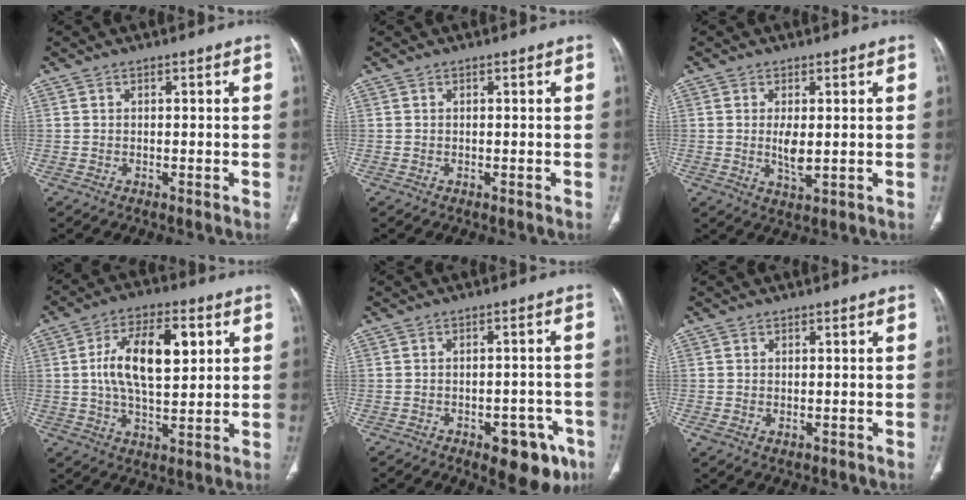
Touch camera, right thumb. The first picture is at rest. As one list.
[{"total": 0.0}, {"total": 4.2, "force": [0.2, 1.5, 3.9], "torque": [-0.077, -0.014, 0.009]}, {"total": 14.6, "force": [3.1, 7.1, 12.4], "torque": [-0.200, 0.002, 0.053]}, {"total": 10.8, "force": [-5.8, 5.4, 7.4], "torque": [-0.057, 0.029, -0.067]}, {"total": 1.5, "force": [-0.1, 1.1, 1.0], "torque": [-0.019, -0.003, 0.001]}]